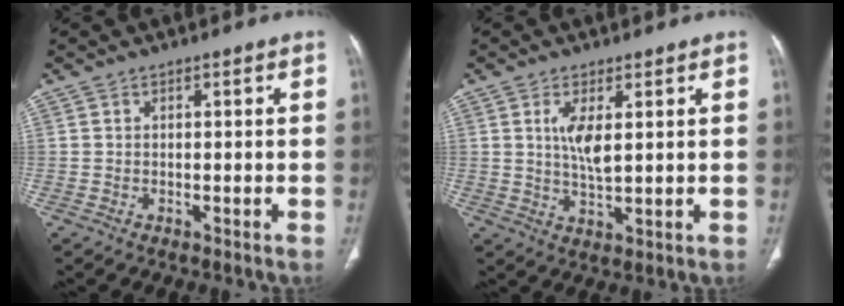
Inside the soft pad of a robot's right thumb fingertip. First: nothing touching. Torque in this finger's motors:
{"motor_torque": [0.26, 1.28, 0.14, -0.21, 0.05]}